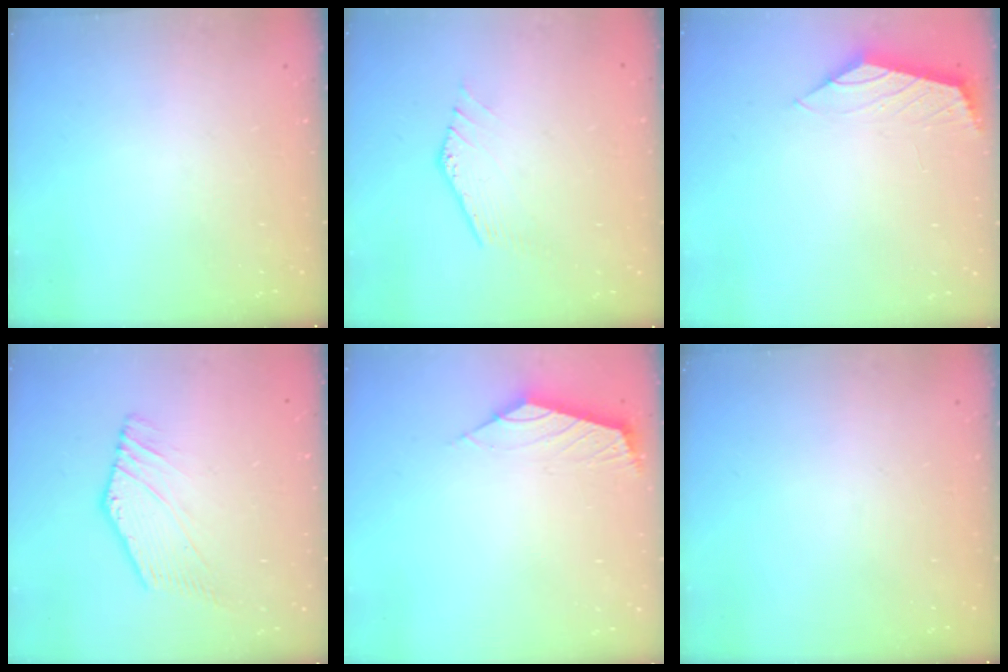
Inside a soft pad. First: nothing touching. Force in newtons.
{"total": 0.0}
{"total": 0.9, "press": 0.9, "slide": 0.3}
{"total": 1.7, "press": 1.3, "slide": 1.1}
{"total": 2.5, "press": 2.4, "slide": 0.6}
{"total": 0.0}